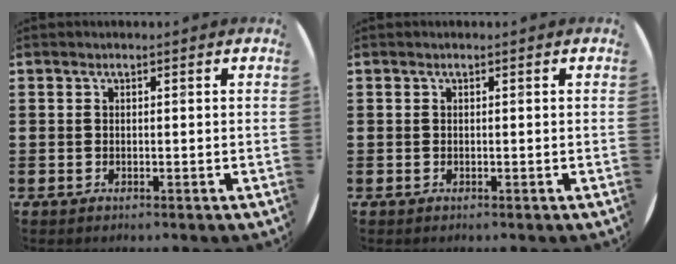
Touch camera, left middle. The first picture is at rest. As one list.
[{"total": 0.0}]